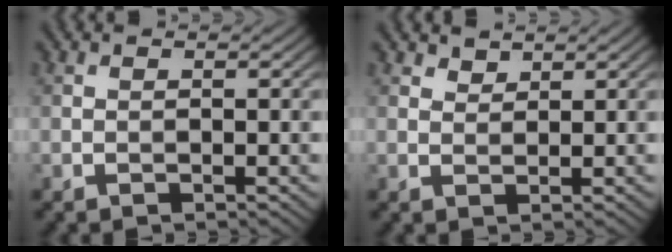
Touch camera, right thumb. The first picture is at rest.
{"total": 1.7, "force": [1.4, 0.8, 0.4], "torque": [-0.010, -0.001, 0.031]}